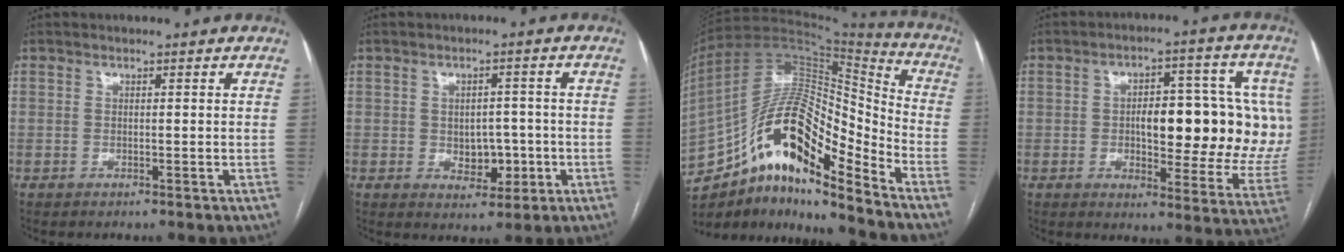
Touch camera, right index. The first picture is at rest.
{"total": 2.7, "force": [-0.6, 1.7, 2.0], "torque": [-0.026, 0.002, -0.002]}
{"total": 19.2, "force": [-11.3, 5.2, 14.6], "torque": [-0.269, 0.045, -0.191]}
{"total": 18.9, "force": [0.9, 7.1, 17.5], "torque": [-0.183, 0.024, 0.021]}